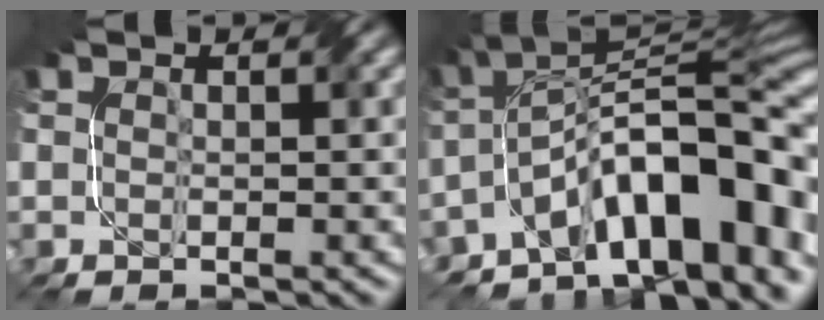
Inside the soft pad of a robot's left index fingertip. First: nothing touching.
{"total": 14.4, "force": [-6.2, 5.9, 11.5], "torque": [-0.153, 0.027, -0.103]}